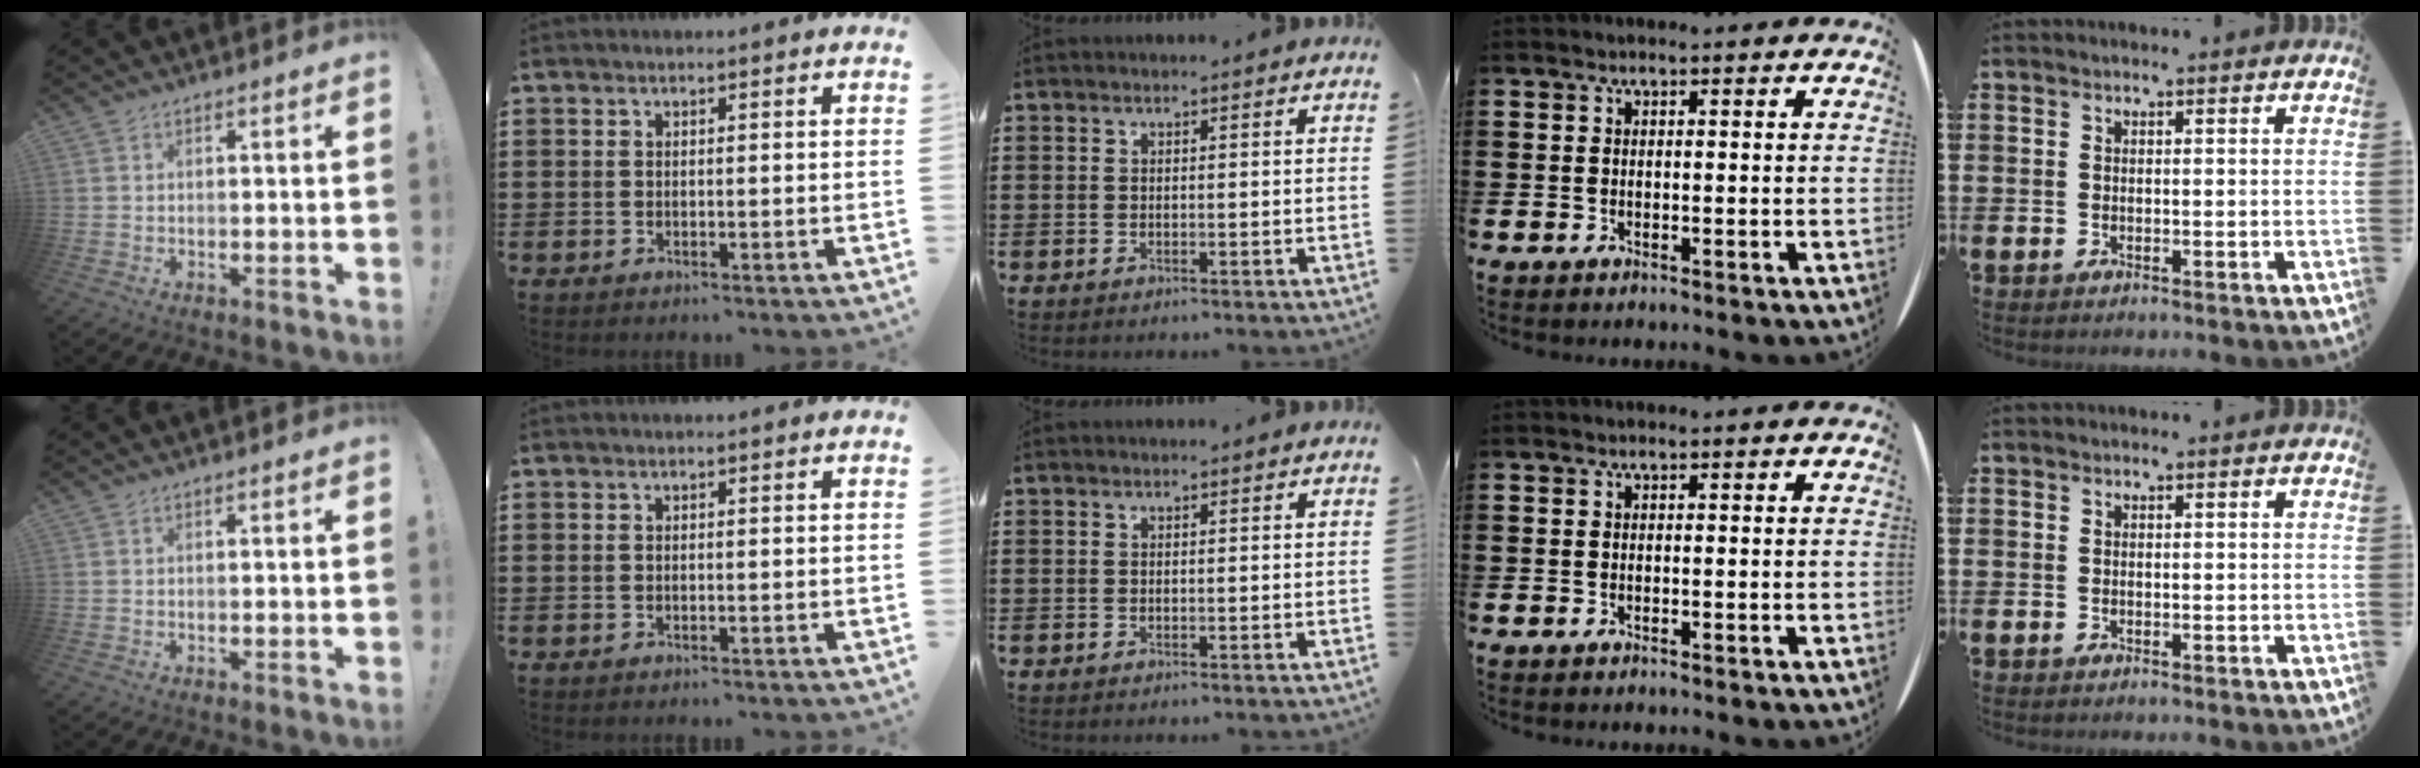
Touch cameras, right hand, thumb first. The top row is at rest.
{}